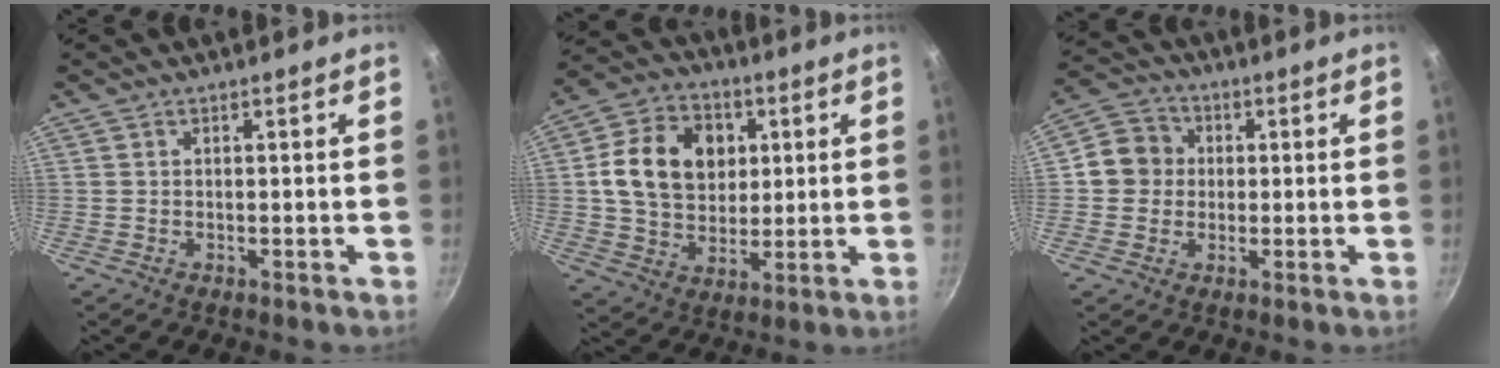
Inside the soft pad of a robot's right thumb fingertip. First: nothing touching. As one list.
[{"total": 15.7, "force": [3.1, 12.2, 9.5], "torque": [-0.139, 0.005, 0.048]}, {"total": 7.4, "force": [0.4, 6.9, 2.7], "torque": [-0.011, 0.013, -0.012]}]